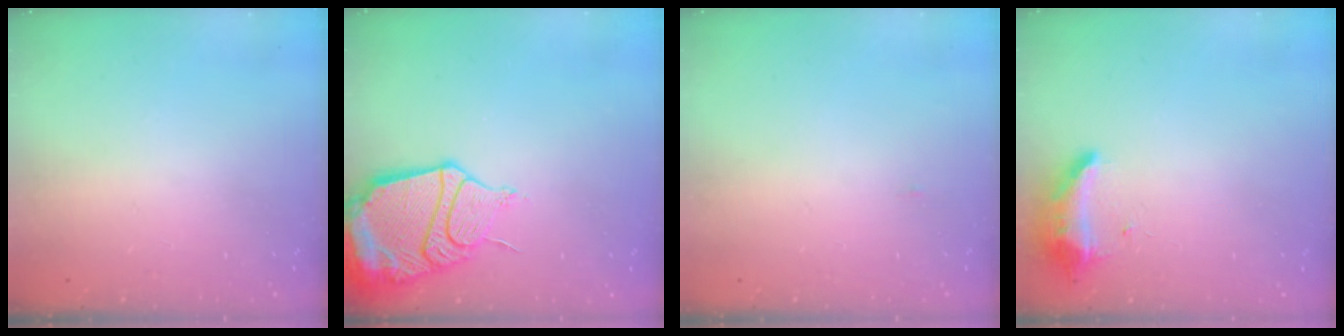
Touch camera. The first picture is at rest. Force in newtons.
{"total": 21.3, "press": 21.2, "slide": 2.2}
{"total": 9.0, "press": 1.8, "slide": 8.9}
{"total": 8.2, "press": 8.2, "slide": 0.4}